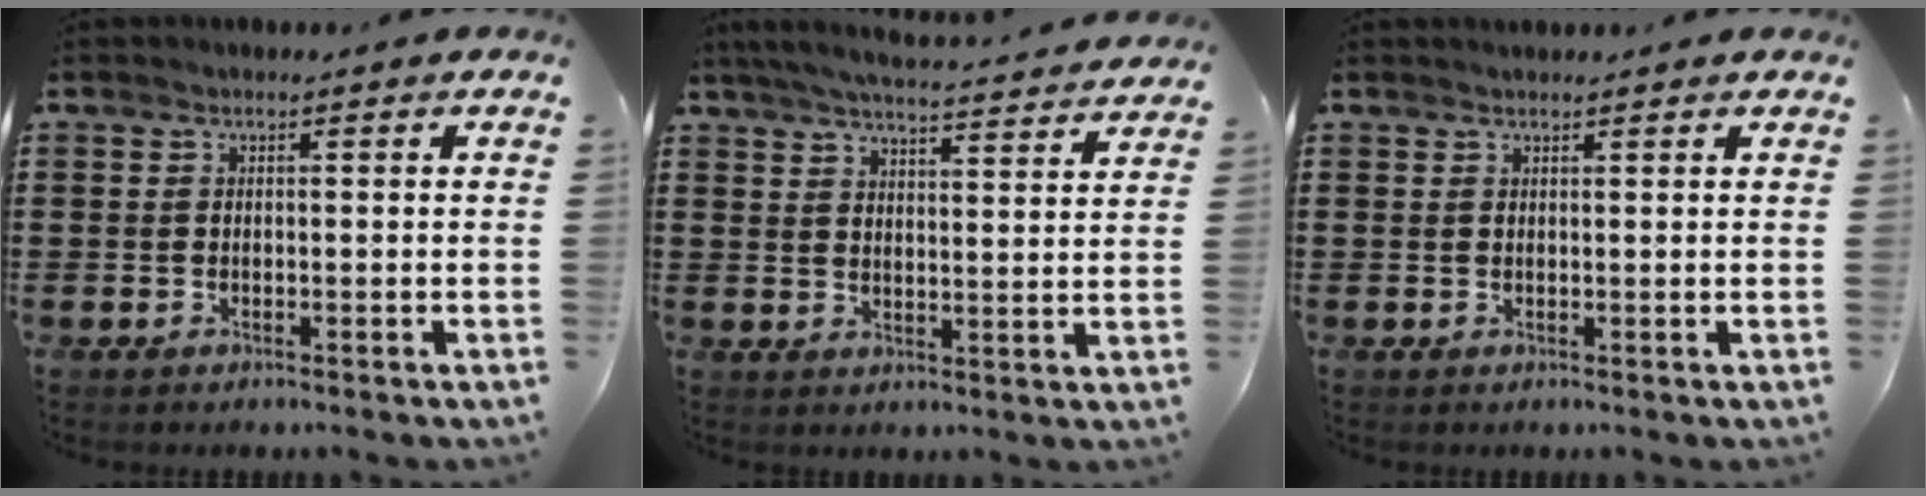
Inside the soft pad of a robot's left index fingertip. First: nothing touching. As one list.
[{"total": 5.4, "force": [5.1, -0.6, 1.7], "torque": [-0.052, -0.035, 0.087]}, {"total": 0.7, "force": [0.7, -0.1, 0.1], "torque": [-0.002, -0.001, 0.015]}]